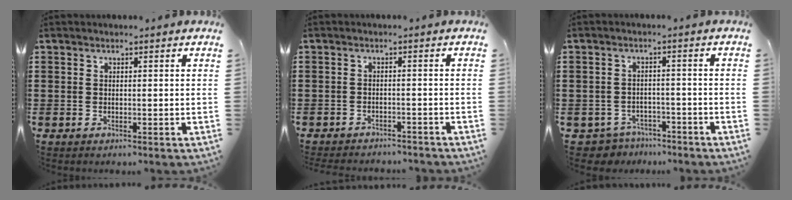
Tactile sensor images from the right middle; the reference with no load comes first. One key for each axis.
{"total": 2.1, "fx": -2.1, "fy": 0.3, "fz": -0.2, "tx": -0.003, "ty": 0.002, "tz": -0.048}
{"total": 3.4, "fx": -3.2, "fy": 1.0, "fz": -0.3, "tx": -0.014, "ty": -0.001, "tz": -0.072}